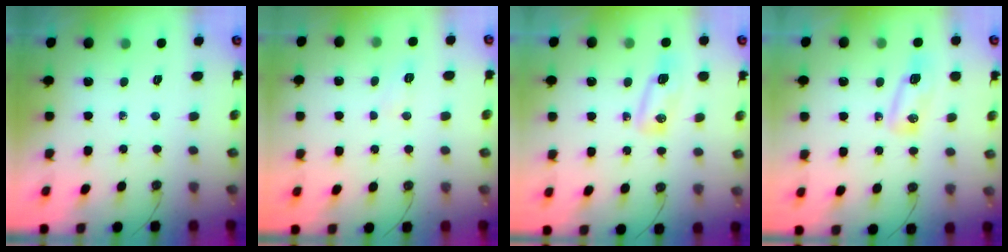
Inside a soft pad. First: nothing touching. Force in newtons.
{"total": 5.8, "press": 5.7, "slide": 0.9}
{"total": 6.9, "press": 6.8, "slide": 1.0}
{"total": 6.9, "press": 6.8, "slide": 1.0}